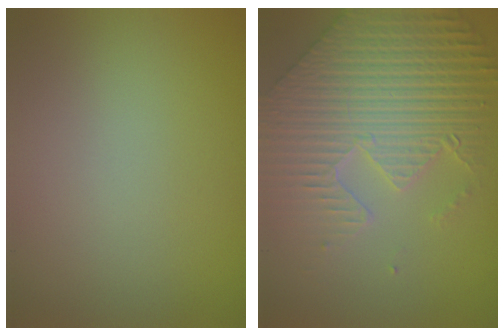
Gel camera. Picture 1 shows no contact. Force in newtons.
{"total": 7.6, "press": 6.1, "slide": 4.5}